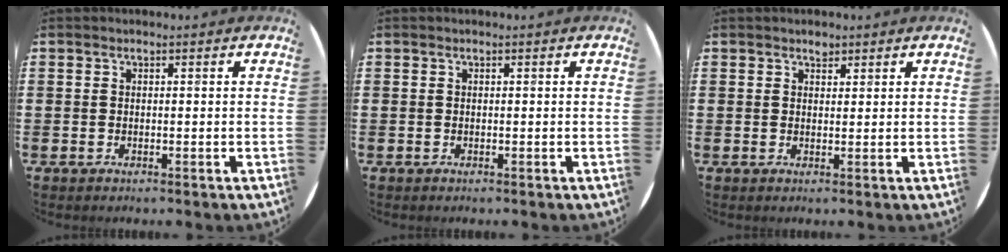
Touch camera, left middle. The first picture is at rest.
{"total": 0.0}
{"total": 1.3, "force": [1.1, 0.6, 0.3], "torque": [0.009, -0.004, 0.017]}